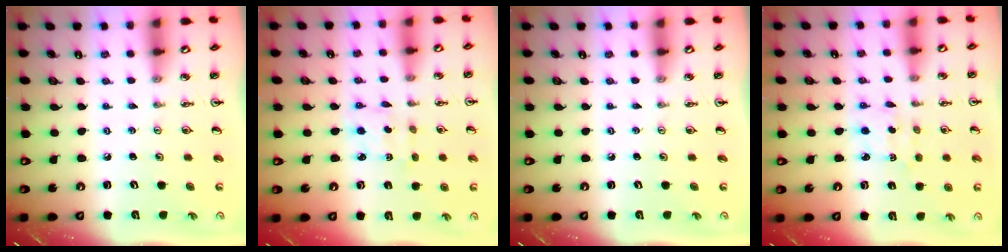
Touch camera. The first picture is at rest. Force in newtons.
{"total": 2.2, "press": 2.0, "slide": 0.8}
{"total": 0.0}
{"total": 2.3, "press": 2.3, "slide": 0.6}